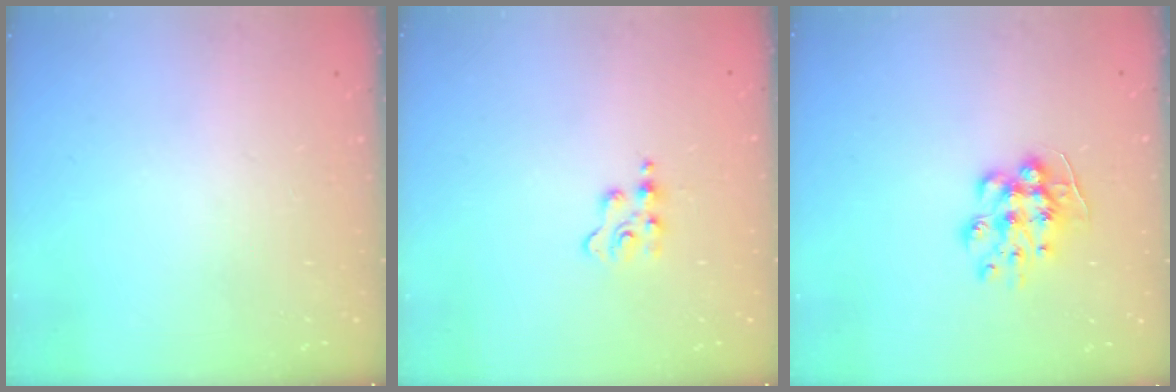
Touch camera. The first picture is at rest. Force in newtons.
{"total": 2.7, "press": 2.7, "slide": 0.5}
{"total": 9.0, "press": 9.0, "slide": 0.5}